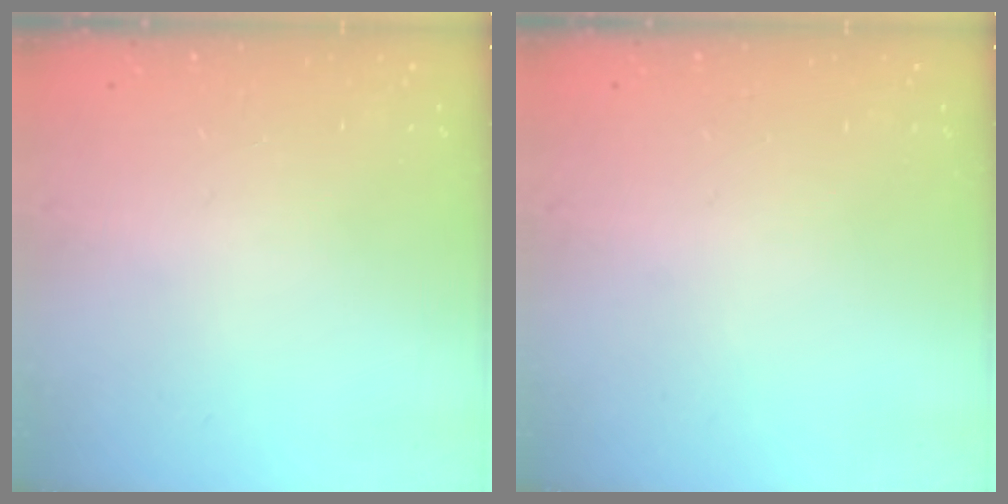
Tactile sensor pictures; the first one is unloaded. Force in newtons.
{"total": 0.0}